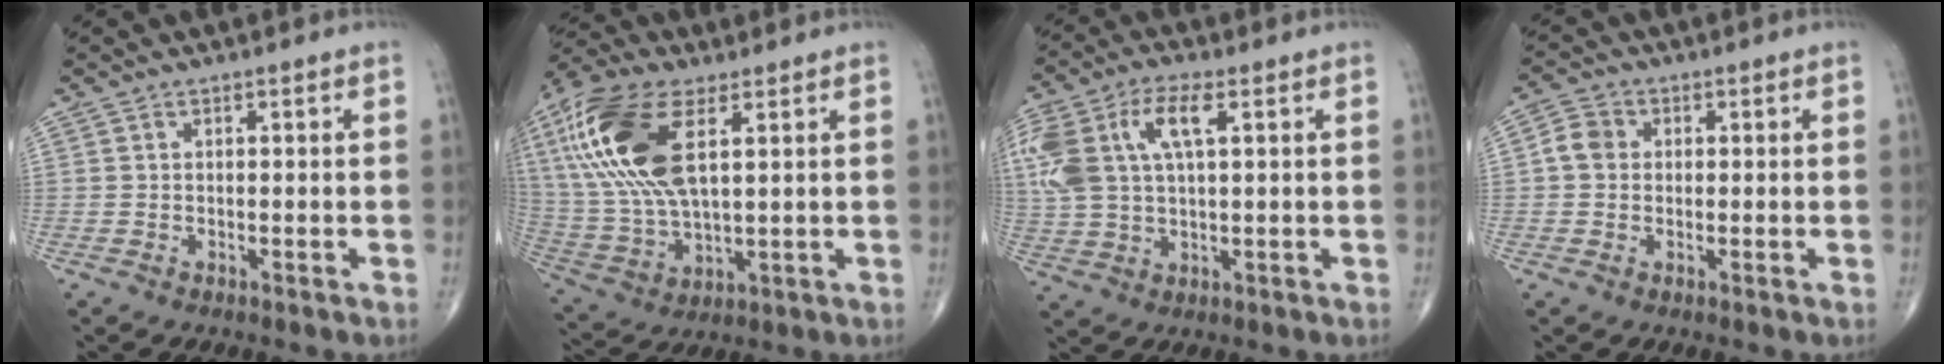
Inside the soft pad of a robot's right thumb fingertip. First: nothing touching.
{"total": 21.1, "force": [6.8, 9.7, 17.5], "torque": [-0.386, -0.006, 0.129]}
{"total": 15.4, "force": [4.6, 7.4, 12.7], "torque": [-0.295, 0.019, 0.088]}
{"total": 3.8, "force": [0.2, 3.3, 1.9], "torque": [-0.027, 0.010, -0.004]}